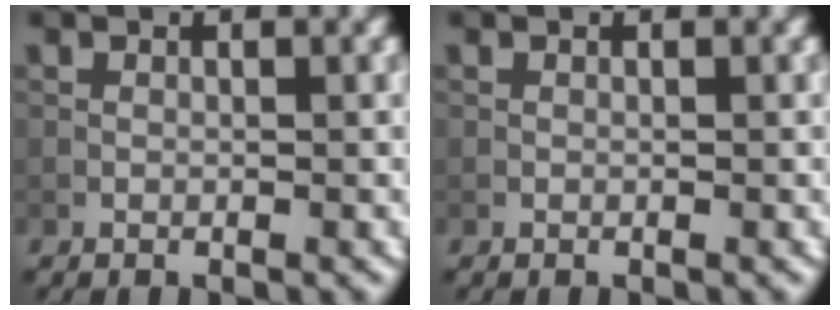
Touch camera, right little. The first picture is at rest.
{"total": 0.0}